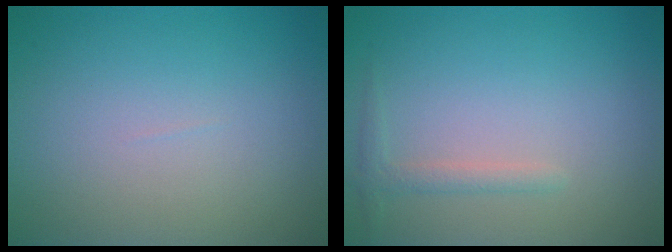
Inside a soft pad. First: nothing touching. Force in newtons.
{"total": 1.3, "press": 1.3, "slide": 0.1}